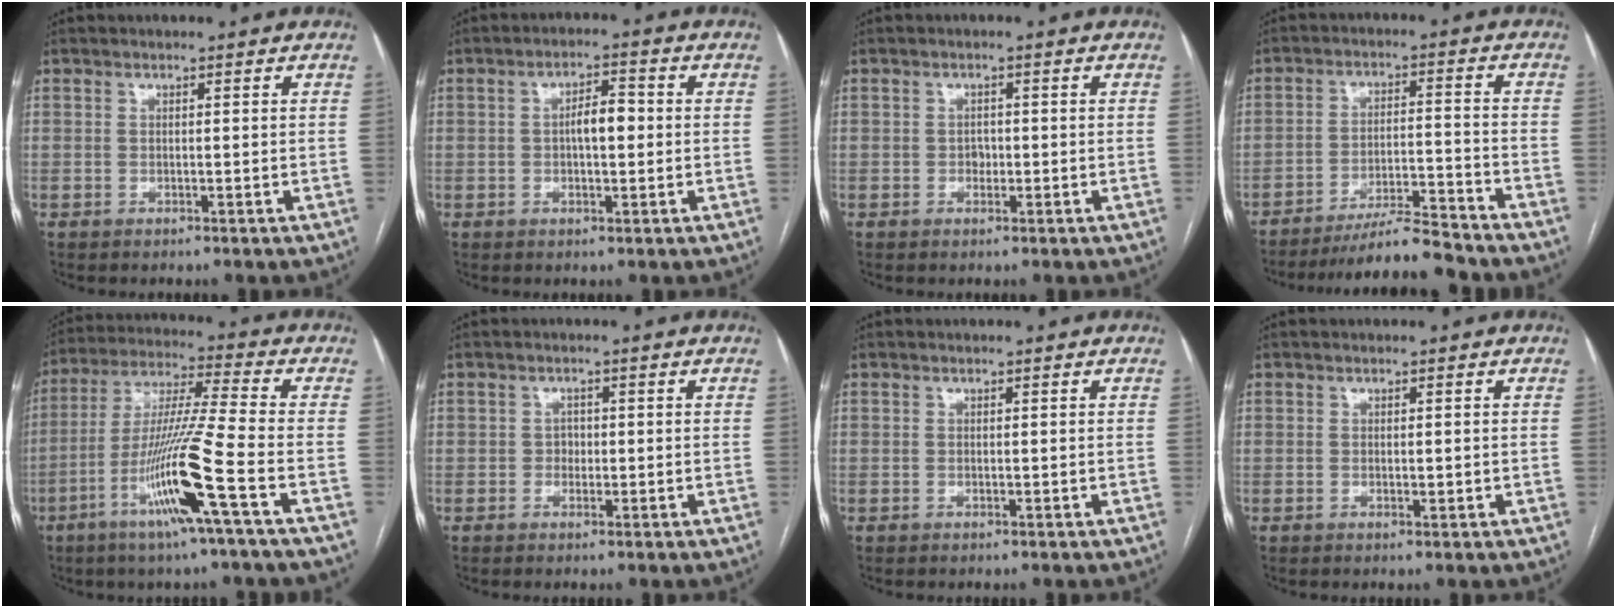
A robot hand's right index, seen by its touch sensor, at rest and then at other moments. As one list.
[{"total": 4.3, "force": [-0.1, 1.6, 4.0], "torque": [-0.068, 0.012, -0.001]}, {"total": 1.3, "force": [-0.3, 1.0, 0.7], "torque": [-0.009, 0.004, -0.004]}, {"total": 10.0, "force": [-9.3, -0.3, 3.6], "torque": [-0.051, -0.003, -0.159]}, {"total": 14.7, "force": [-6.0, -1.6, 13.4], "torque": [-0.264, -0.015, -0.117]}, {"total": 1.3, "force": [-0.2, 1.2, 0.6], "torque": [-0.004, 0.005, -0.004]}, {"total": 0.0}, {"total": 0.9, "force": [-0.1, 0.3, 0.8], "torque": [-0.012, -0.002, 0.000]}]